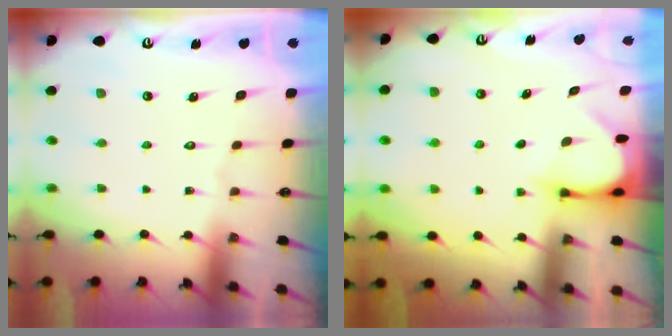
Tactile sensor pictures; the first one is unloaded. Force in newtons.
{"total": 3.7, "press": 3.7, "slide": 0.3}